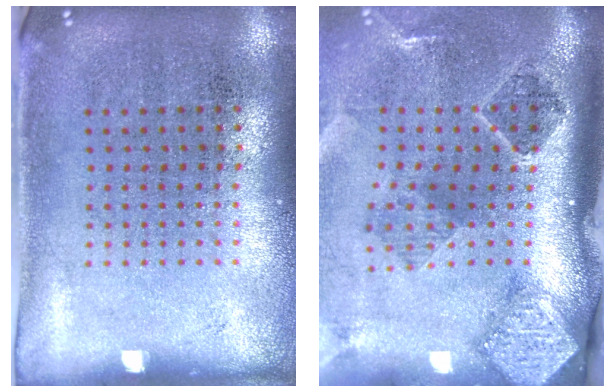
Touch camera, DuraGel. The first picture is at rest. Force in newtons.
{"total": 2.9, "press": 1.8, "slide": 2.2}